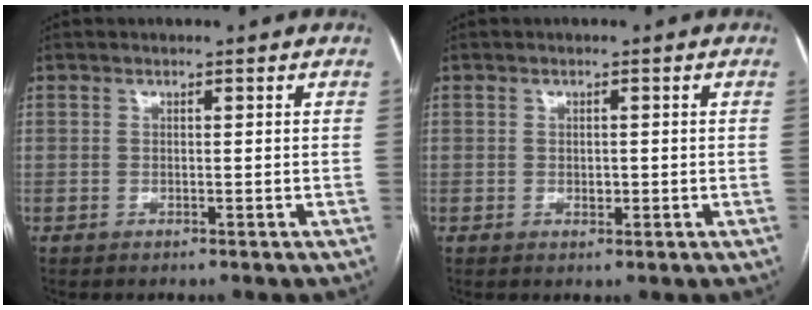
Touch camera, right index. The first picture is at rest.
{"total": 1.3, "force": [-0.1, 1.0, 0.9], "torque": [-0.012, 0.000, 0.003]}